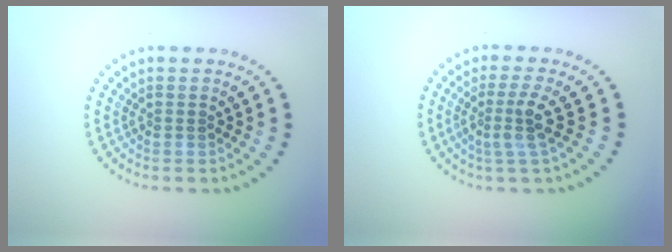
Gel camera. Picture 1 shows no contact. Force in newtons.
{"total": 2.7, "press": 2.0, "slide": 1.9}